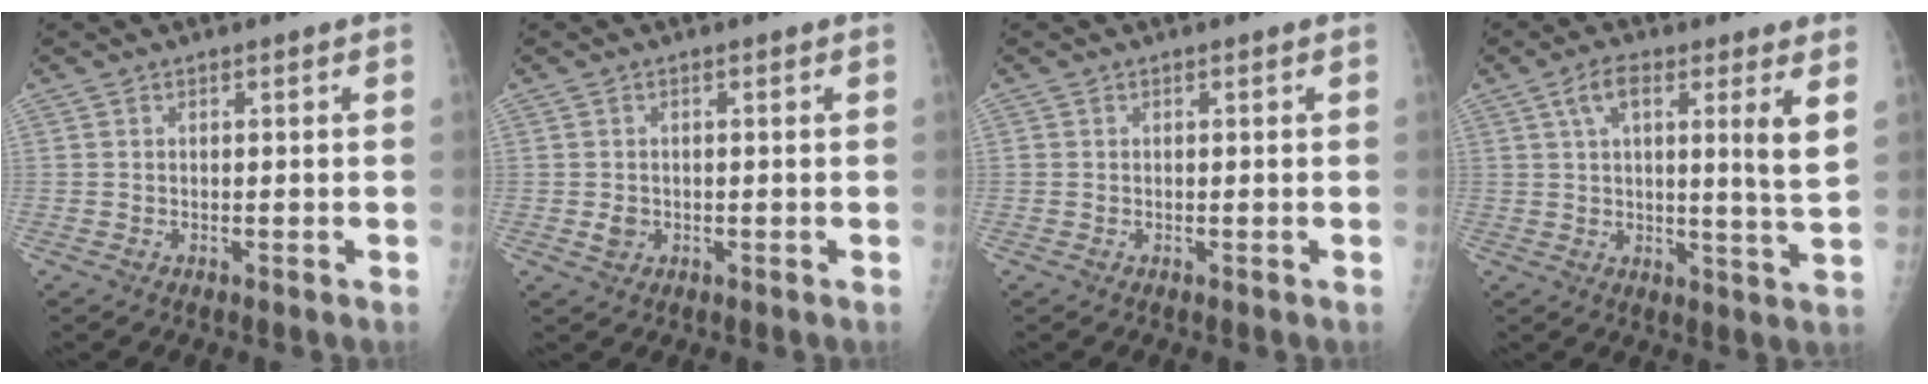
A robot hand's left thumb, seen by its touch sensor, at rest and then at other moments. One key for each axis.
{"total": 1.9, "fx": -0.3, "fy": 1.6, "fz": 1.0, "tx": -0.012, "ty": 0.000, "tz": -0.001}
{"total": 0.0}
{"total": 10.3, "fx": 4.2, "fy": 1.4, "fz": 9.4, "tx": -0.154, "ty": -0.024, "tz": 0.057}